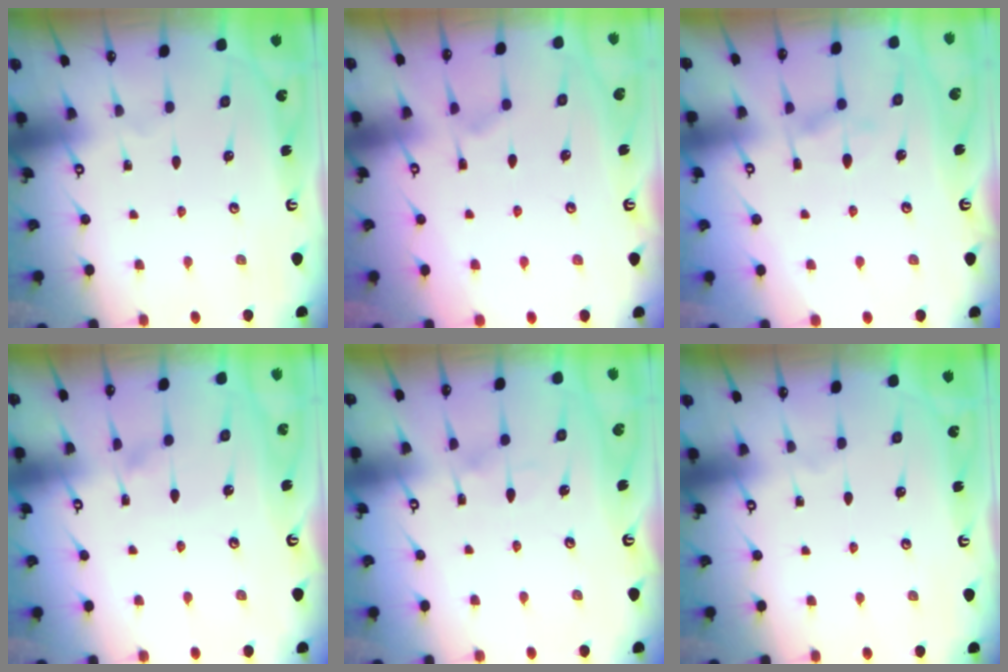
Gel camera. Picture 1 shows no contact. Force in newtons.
{"total": 1.6, "press": 0.9, "slide": 1.4}
{"total": 1.2, "press": 0.0, "slide": 1.2}
{"total": 4.6, "press": 4.6, "slide": 0.5}
{"total": 5.0, "press": 5.0, "slide": 0.5}
{"total": 0.0}